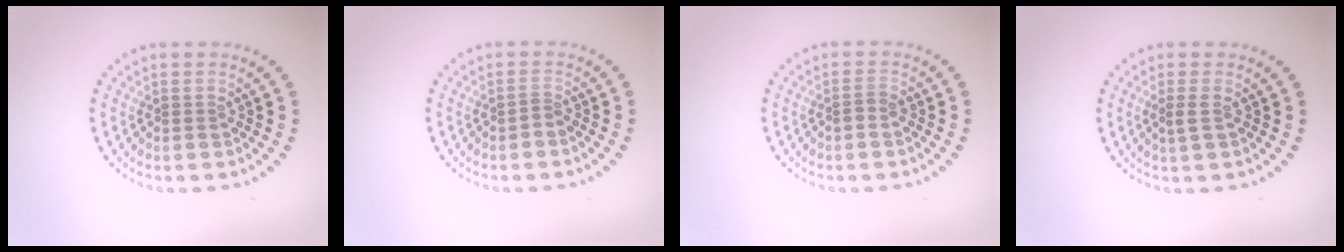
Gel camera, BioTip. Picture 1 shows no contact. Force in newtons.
{"total": 0.6, "press": 0.2, "slide": 0.6}
{"total": 1.0, "press": 0.9, "slide": 0.5}
{"total": 1.0, "press": 0.9, "slide": 0.4}